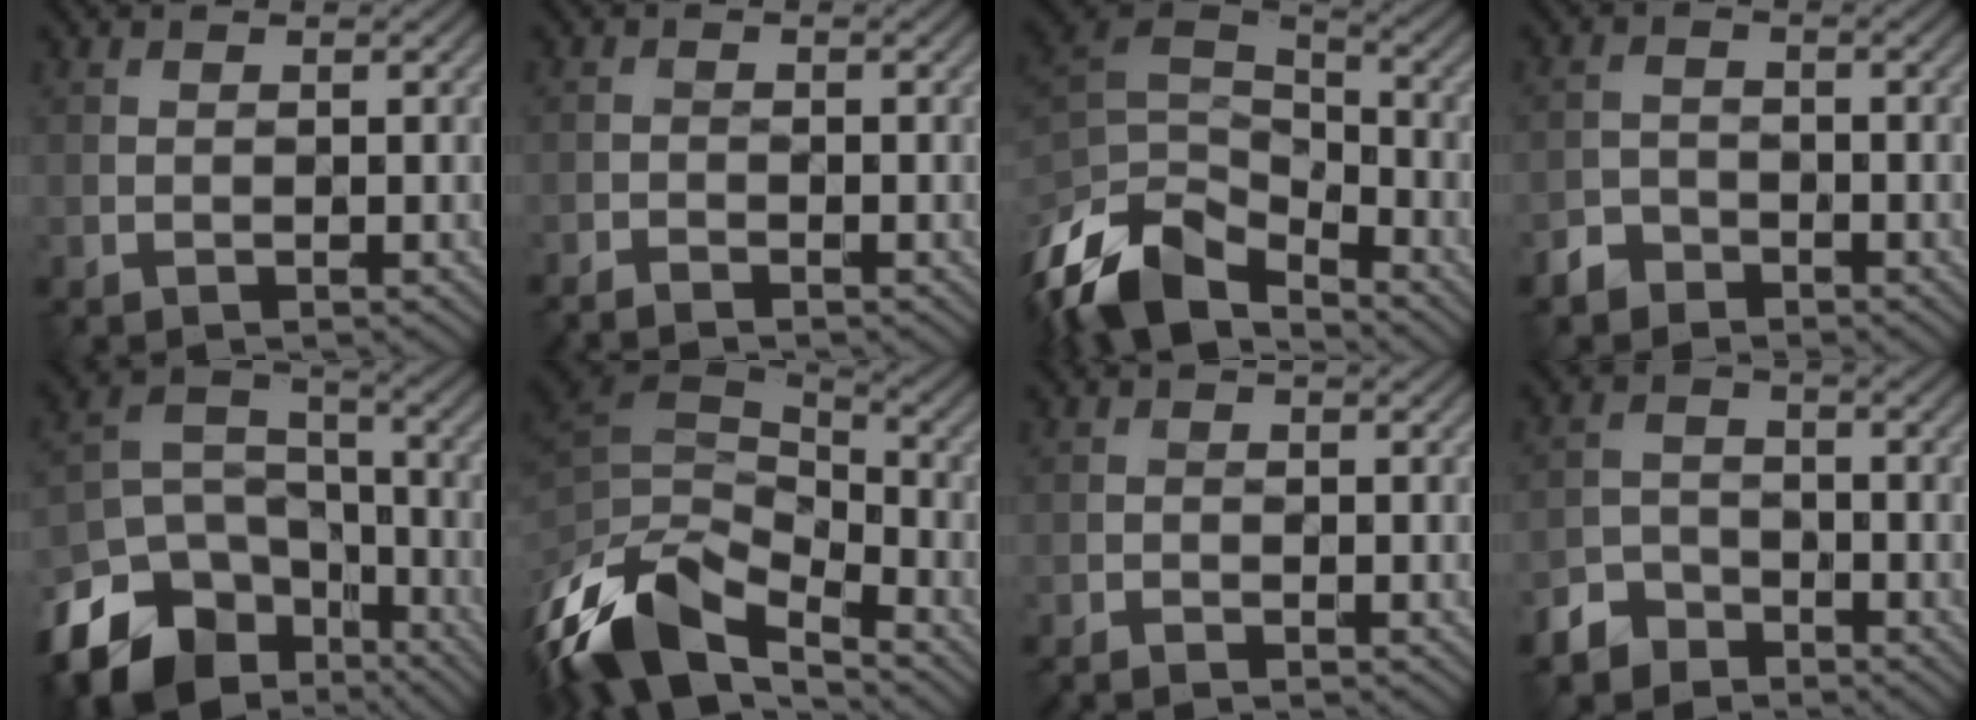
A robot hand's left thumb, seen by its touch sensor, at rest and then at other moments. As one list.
[{"total": 1.7, "force": [-1.6, 0.1, 0.5], "torque": [-0.014, -0.002, -0.033]}, {"total": 13.9, "force": [-9.2, 7.1, 7.6], "torque": [-0.210, -0.014, -0.172]}, {"total": 2.7, "force": [-2.1, 1.5, 0.6], "torque": [-0.011, 0.000, -0.050]}, {"total": 14.3, "force": [-8.9, 9.2, 6.2], "torque": [-0.174, -0.036, -0.153]}, {"total": 13.9, "force": [-7.3, 7.1, 9.5], "torque": [-0.235, -0.020, -0.128]}, {"total": 1.0, "force": [-1.0, 0.0, 0.3], "torque": [-0.007, -0.001, -0.020]}, {"total": 3.9, "force": [-3.1, 2.2, 0.9], "torque": [-0.017, 0.002, -0.070]}]